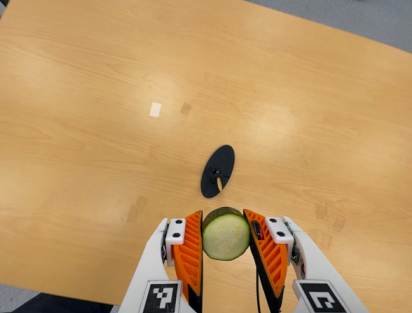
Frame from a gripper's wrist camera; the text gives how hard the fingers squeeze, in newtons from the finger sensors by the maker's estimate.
{"total": 11.5, "left": 10.7, "right": 12.2}